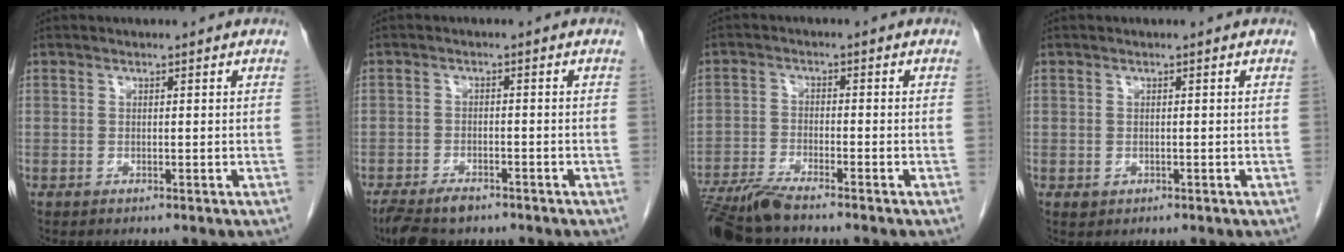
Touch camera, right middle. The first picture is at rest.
{"total": 6.2, "force": [-4.9, 2.3, 3.1], "torque": [-0.053, -0.009, -0.081]}
{"total": 7.3, "force": [-6.4, 0.0, 3.5], "torque": [-0.059, -0.023, -0.118]}
{"total": 0.7, "force": [-0.2, 0.6, 0.3], "torque": [-0.006, 0.001, 0.001]}